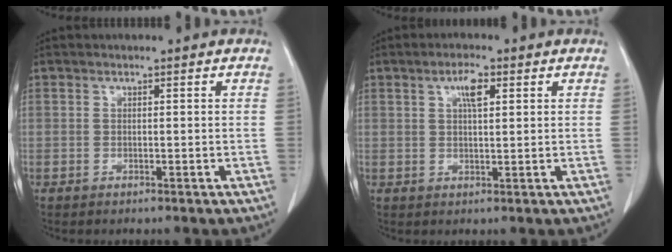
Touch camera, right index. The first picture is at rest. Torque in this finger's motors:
{"motor_torque": [0.20, 0.00, 0.08, 0.06]}